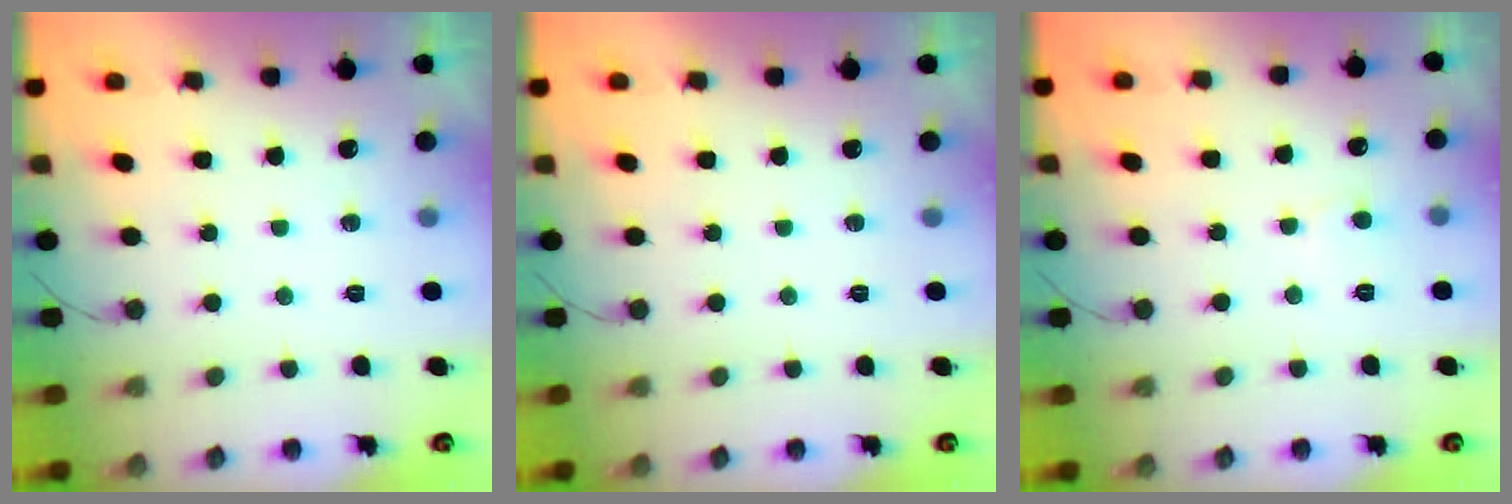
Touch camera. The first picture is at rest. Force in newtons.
{"total": 0.0}
{"total": 4.4, "press": 4.4, "slide": 0.4}